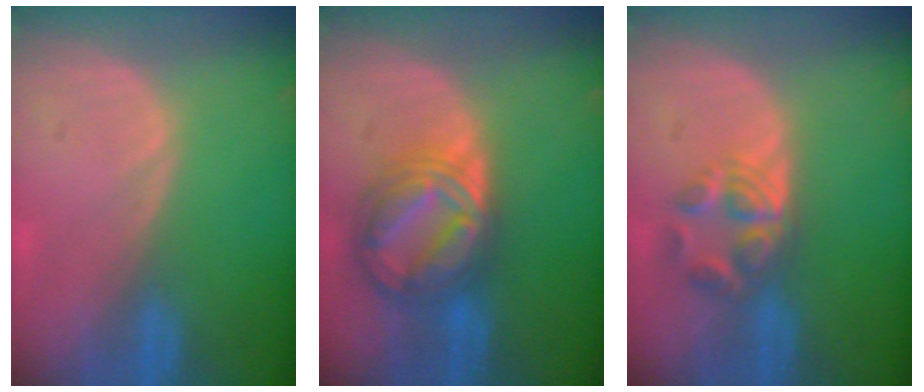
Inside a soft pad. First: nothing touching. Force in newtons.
{"total": 9.0, "press": 9.0, "slide": 0.6}
{"total": 5.8, "press": 4.7, "slide": 3.4}